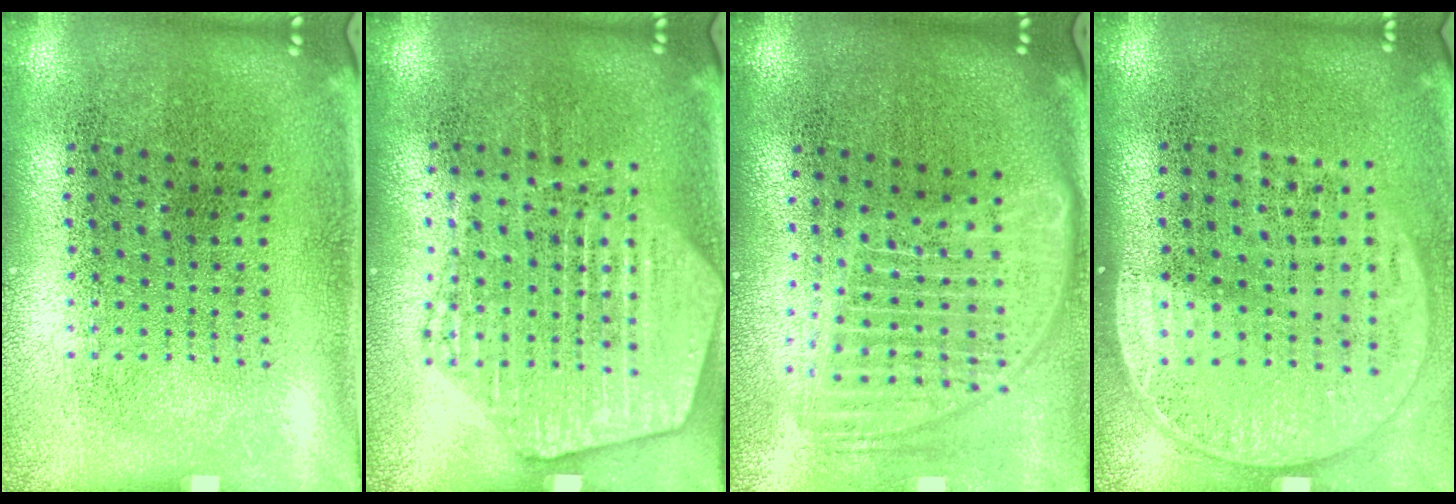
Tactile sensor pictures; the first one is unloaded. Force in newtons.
{"total": 1.9, "press": 1.9, "slide": 0.3}
{"total": 1.8, "press": 1.5, "slide": 0.9}
{"total": 1.6, "press": 1.4, "slide": 0.7}